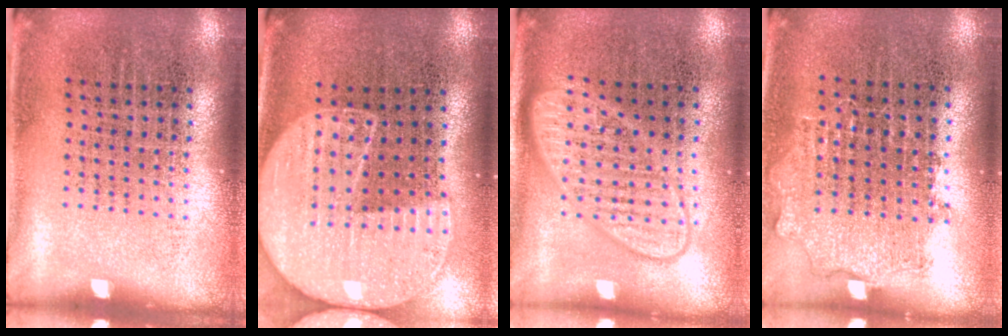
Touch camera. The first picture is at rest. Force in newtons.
{"total": 2.0, "press": 1.8, "slide": 0.9}
{"total": 2.8, "press": 2.8, "slide": 0.5}
{"total": 0.9, "press": 0.9, "slide": 0.2}